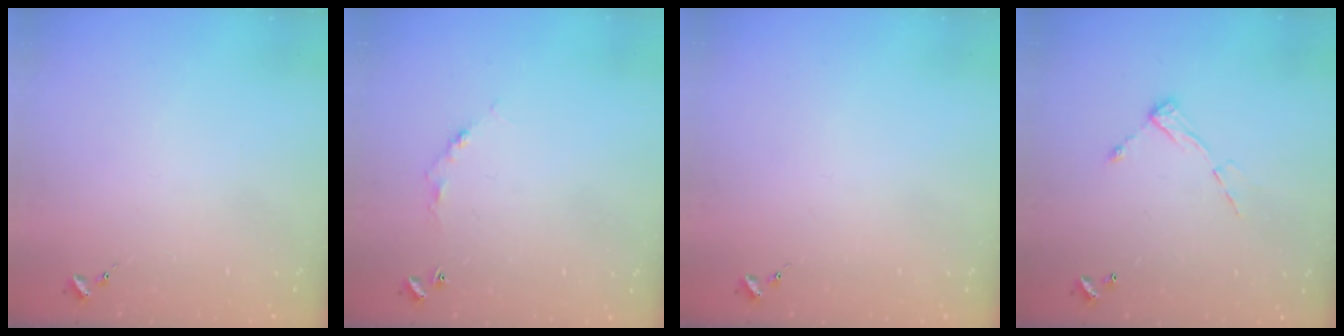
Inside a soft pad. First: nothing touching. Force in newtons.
{"total": 4.1, "press": 4.1, "slide": 0.3}
{"total": 0.0}
{"total": 8.2, "press": 8.2, "slide": 0.5}